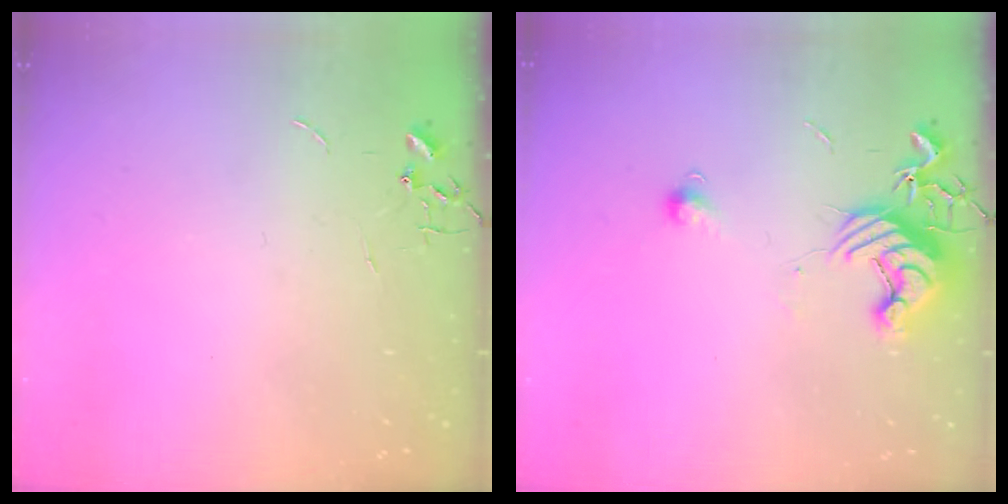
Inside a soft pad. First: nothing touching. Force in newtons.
{"total": 11.4, "press": 11.4, "slide": 0.8}